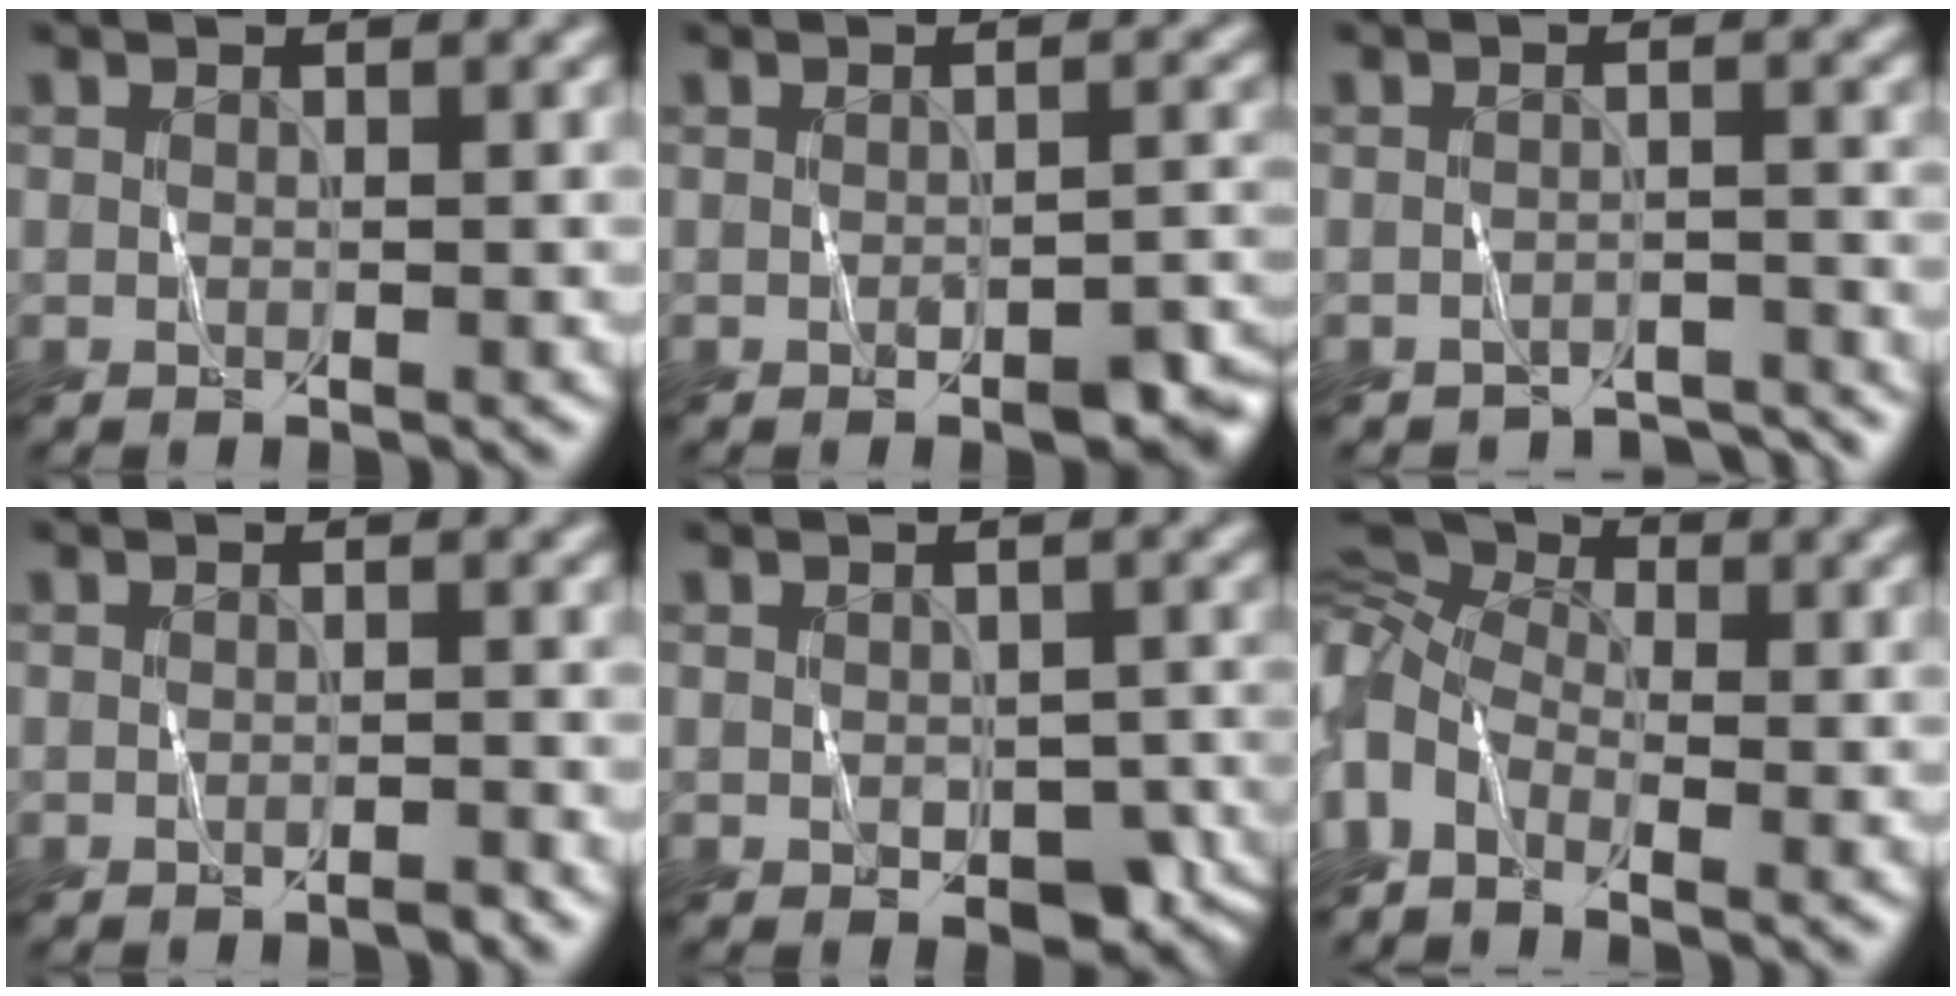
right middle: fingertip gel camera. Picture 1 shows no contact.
{"total": 2.6, "force": [-1.3, 1.2, 1.9], "torque": [-0.029, 0.003, -0.015]}
{"total": 3.4, "force": [-3.3, 0.6, 0.4], "torque": [-0.002, -0.002, -0.042]}
{"total": 0.8, "force": [-0.6, 0.1, 0.5], "torque": [-0.006, 0.004, -0.011]}
{"total": 4.0, "force": [-1.3, 2.6, 2.8], "torque": [-0.031, -0.011, -0.011]}
{"total": 7.0, "force": [-1.2, 4.2, 5.4], "torque": [-0.133, 0.008, -0.036]}